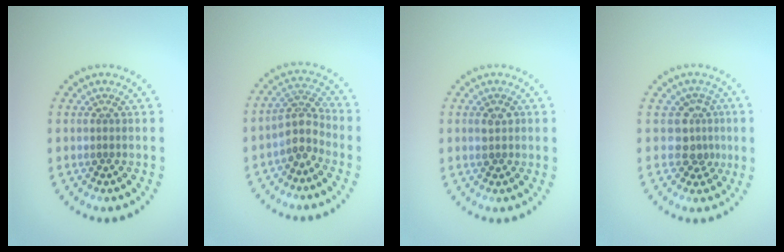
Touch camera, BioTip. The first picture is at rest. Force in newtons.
{"total": 2.9, "press": 2.2, "slide": 1.9}
{"total": 1.4, "press": 1.4, "slide": 0.3}
{"total": 2.6, "press": 1.9, "slide": 1.8}